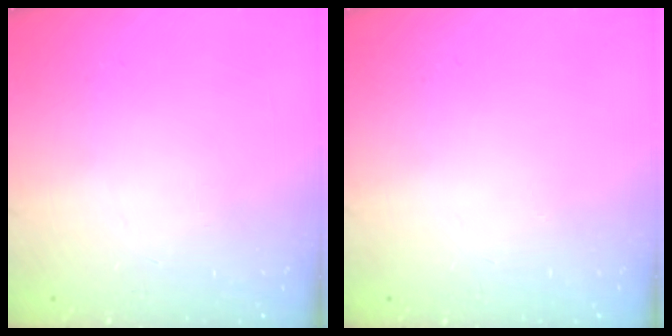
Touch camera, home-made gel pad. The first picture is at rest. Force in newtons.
{"total": 0.0}